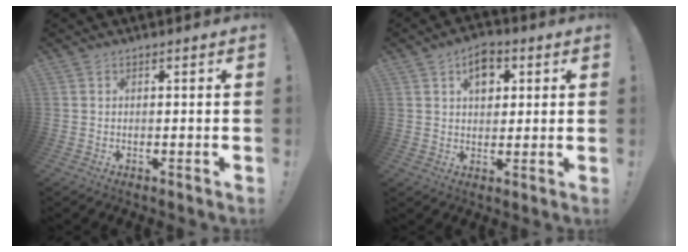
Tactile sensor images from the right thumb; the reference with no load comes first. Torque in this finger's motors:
{"motor_torque": [0.01, 0.04, 0.34, 0.14, 0.14]}